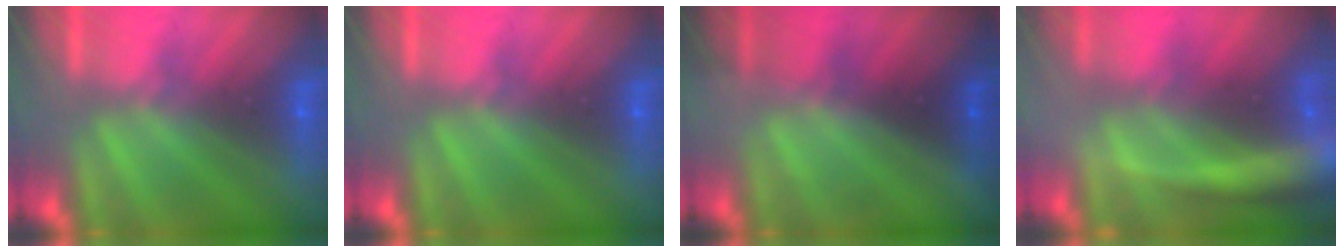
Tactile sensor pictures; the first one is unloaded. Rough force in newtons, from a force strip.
{"total": 0.0}
{"total": 1.4}
{"total": 6.8}